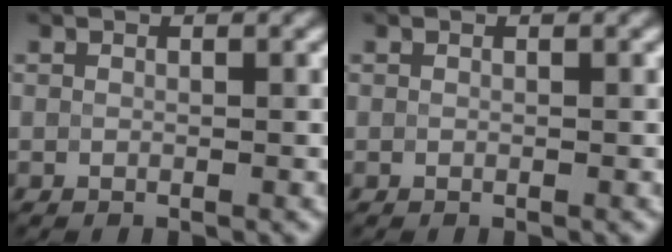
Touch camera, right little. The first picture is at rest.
{"total": 0.0}